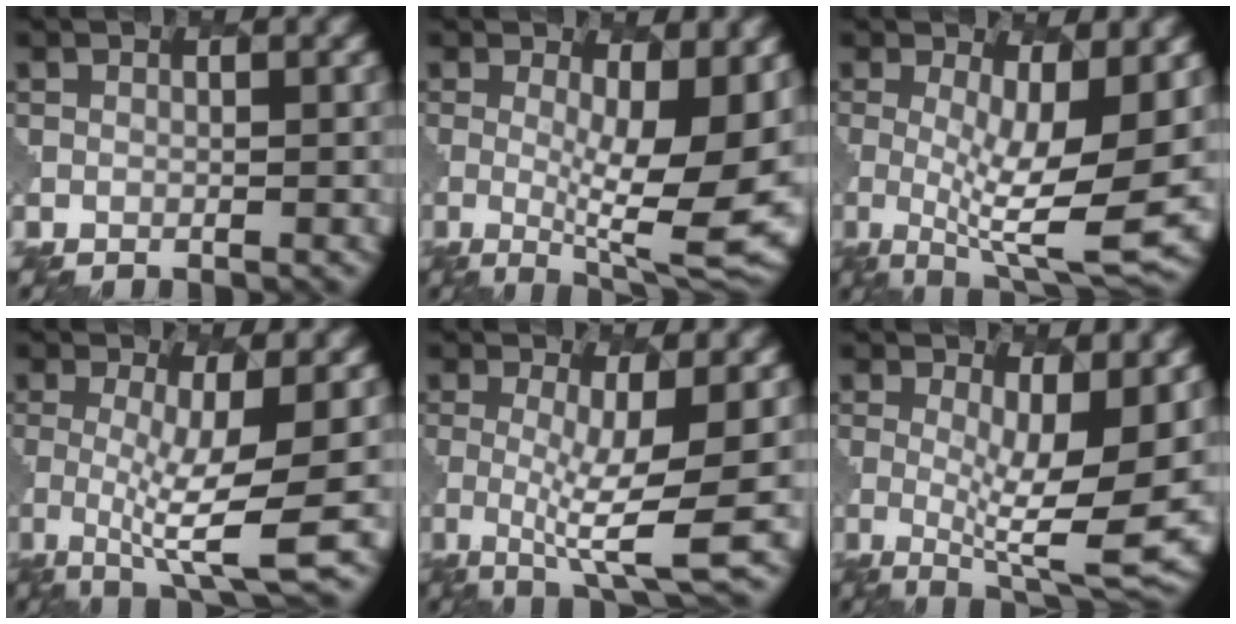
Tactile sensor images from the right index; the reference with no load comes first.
{"total": 10.9, "force": [0.4, 3.1, 10.5], "torque": [-0.139, -0.020, 0.009]}
{"total": 8.7, "force": [-0.2, 2.3, 8.4], "torque": [-0.136, -0.013, -0.003]}
{"total": 6.0, "force": [-0.5, 1.0, 5.9], "torque": [-0.107, -0.013, -0.012]}
{"total": 5.8, "force": [-0.3, 1.0, 5.7], "torque": [-0.104, -0.014, -0.006]}
{"total": 8.7, "force": [0.4, 2.3, 8.3], "torque": [-0.132, -0.016, 0.010]}